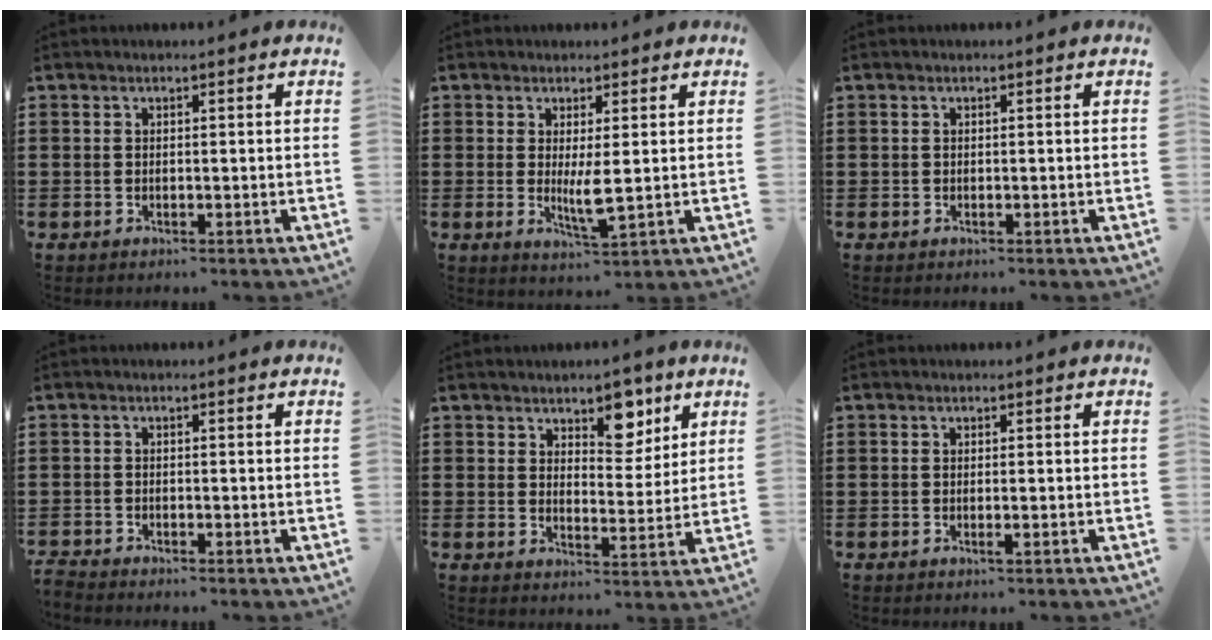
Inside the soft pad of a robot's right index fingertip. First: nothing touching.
{"total": 4.2, "force": [0.3, 0.6, 4.2], "torque": [-0.069, -0.009, 0.004]}
{"total": 0.0}
{"total": 1.5, "force": [-1.5, -0.1, -0.1], "torque": [-0.001, 0.000, -0.031]}
{"total": 6.8, "force": [4.9, 3.7, 3.0], "torque": [-0.047, -0.010, 0.081]}
{"total": 0.8, "force": [-0.2, -0.1, 0.7], "torque": [-0.021, -0.009, -0.005]}